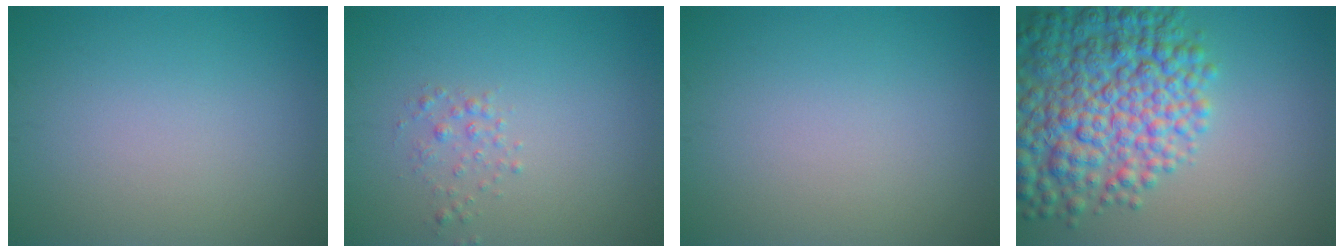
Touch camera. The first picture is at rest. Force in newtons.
{"total": 1.1, "press": 1.1, "slide": 0.1}
{"total": 0.0}
{"total": 9.9, "press": 9.9, "slide": 0.3}